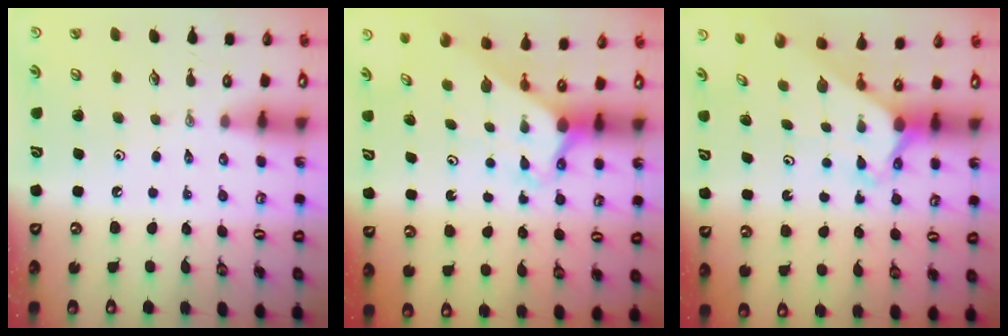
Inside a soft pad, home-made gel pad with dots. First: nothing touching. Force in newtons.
{"total": 2.6, "press": 2.6, "slide": 0.1}
{"total": 2.3, "press": 2.3, "slide": 0.2}